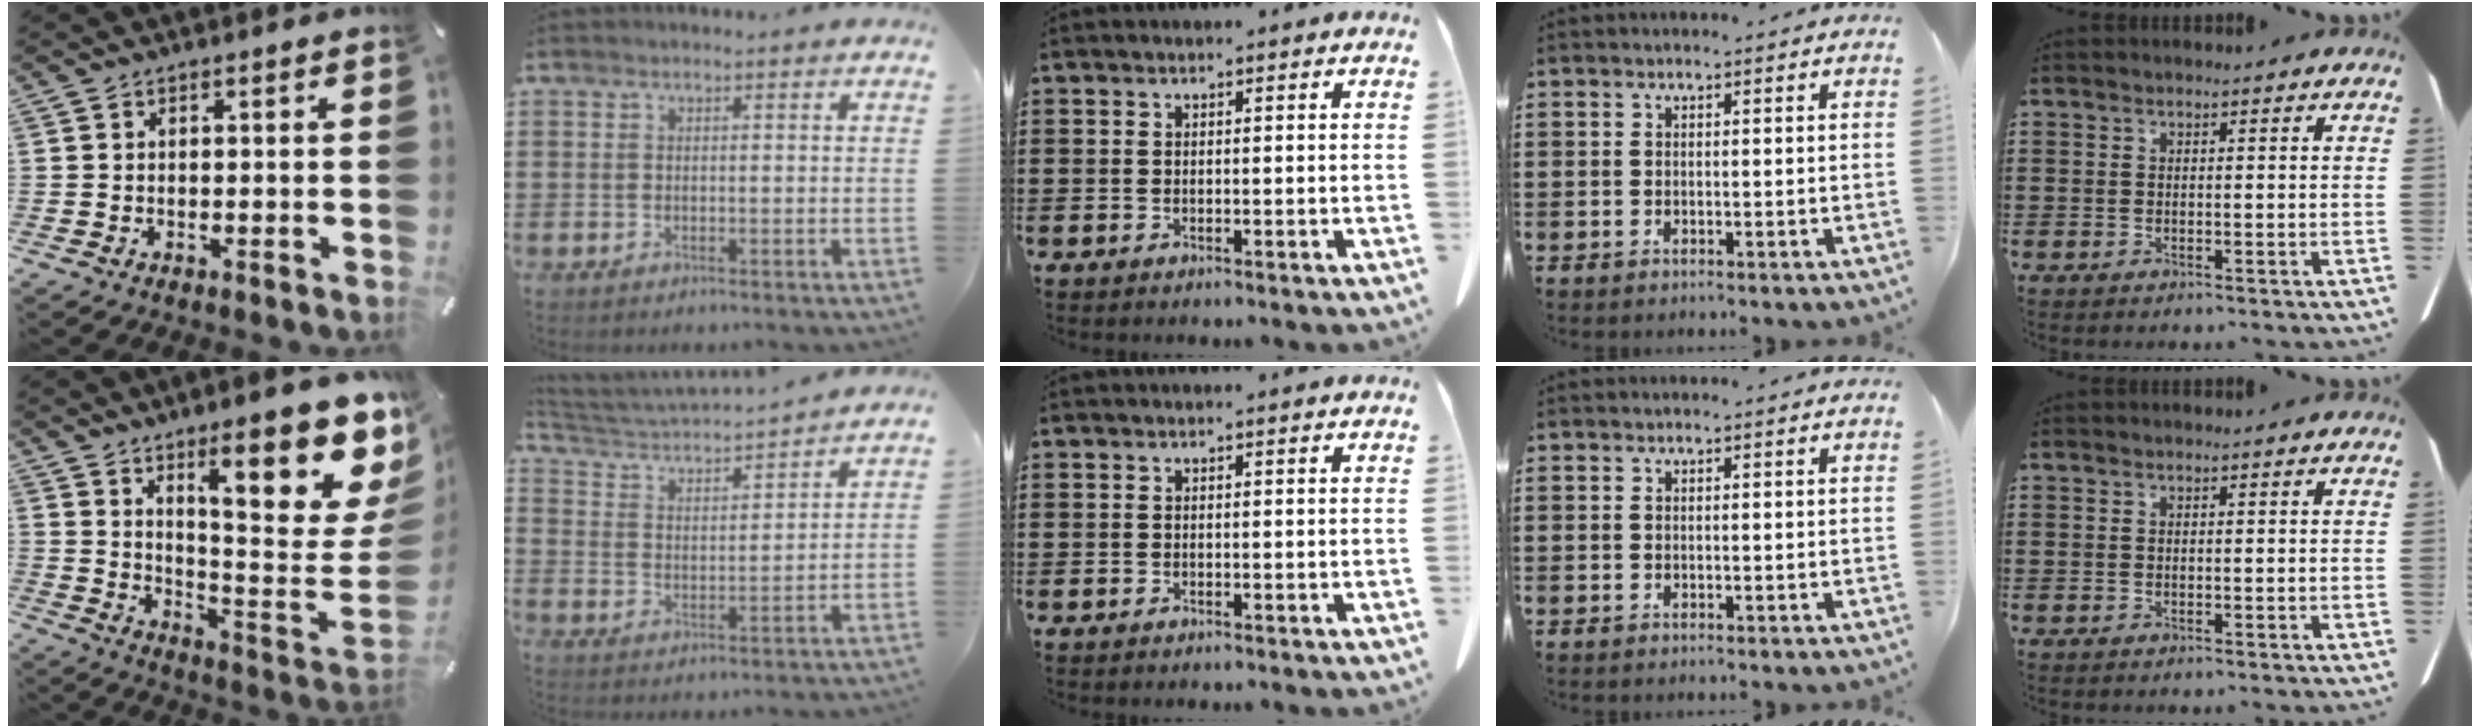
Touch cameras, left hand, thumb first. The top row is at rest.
{"thumb": {"total": 24.8, "force": [14.3, 7.3, 18.9], "torque": [-0.247, -0.110, 0.231]}, "index": {"total": 3.4, "force": [3.3, 0.1, 0.8], "torque": [-0.038, -0.033, 0.048]}}